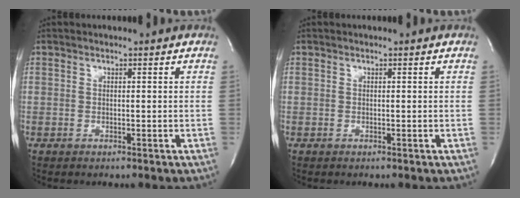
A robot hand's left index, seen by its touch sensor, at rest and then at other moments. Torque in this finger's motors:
{"motor_torque": [0.00, 0.00, 0.00, 0.01]}